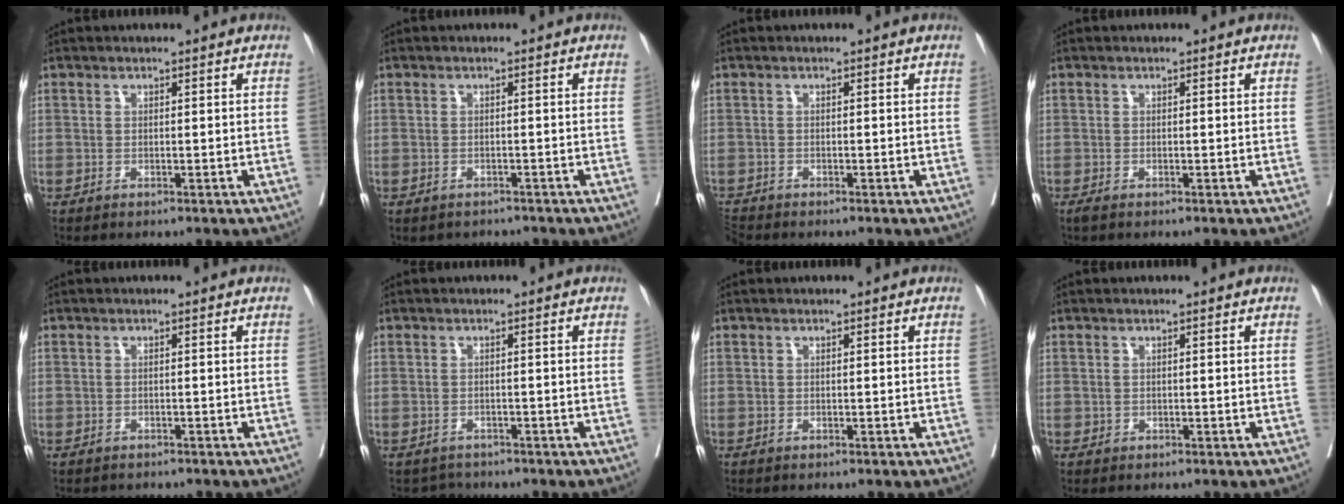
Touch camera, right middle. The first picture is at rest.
{"total": 3.3, "force": [-2.9, 1.5, 0.4], "torque": [-0.002, 0.006, -0.035]}
{"total": 1.8, "force": [-1.8, -0.4, -0.1], "torque": [-0.003, -0.012, -0.036]}
{"total": 0.6, "force": [-0.5, 0.0, 0.4], "torque": [-0.010, -0.005, -0.010]}
{"total": 2.2, "force": [-2.0, 0.9, 0.4], "torque": [-0.012, -0.002, -0.026]}
{"total": 2.0, "force": [-1.7, 0.9, -0.5], "torque": [0.006, 0.000, -0.028]}
{"total": 0.0}
{"total": 0.0}